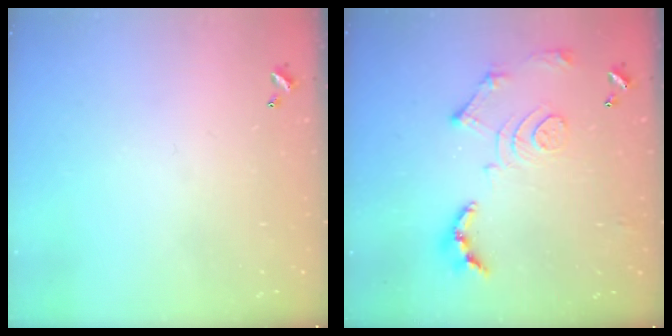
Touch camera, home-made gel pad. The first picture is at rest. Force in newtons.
{"total": 14.2, "press": 14.1, "slide": 1.4}